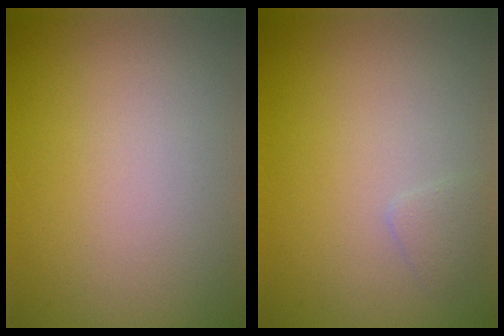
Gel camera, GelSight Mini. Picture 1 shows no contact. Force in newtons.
{"total": 0.9, "press": 0.9, "slide": 0.1}